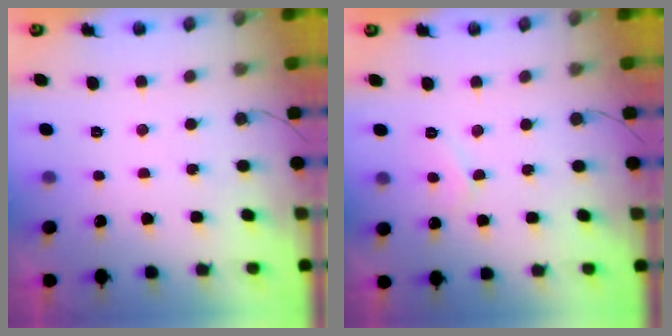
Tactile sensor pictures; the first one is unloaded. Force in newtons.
{"total": 5.6, "press": 5.6, "slide": 0.6}